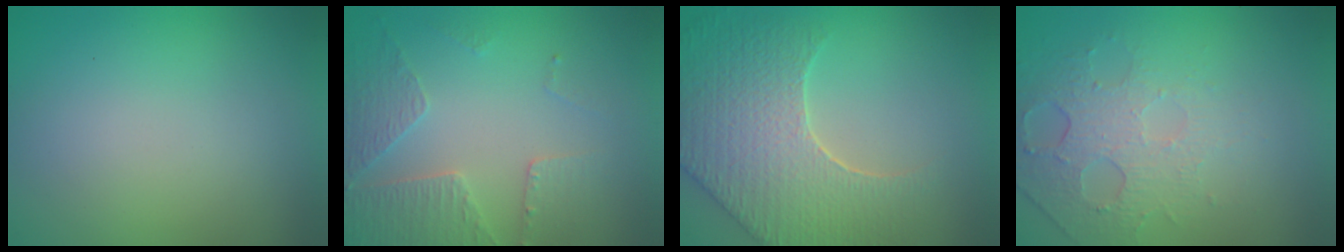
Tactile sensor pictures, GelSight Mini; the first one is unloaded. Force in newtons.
{"total": 4.4, "press": 3.3, "slide": 2.9}
{"total": 8.0, "press": 6.4, "slide": 4.9}
{"total": 4.7, "press": 3.2, "slide": 3.5}